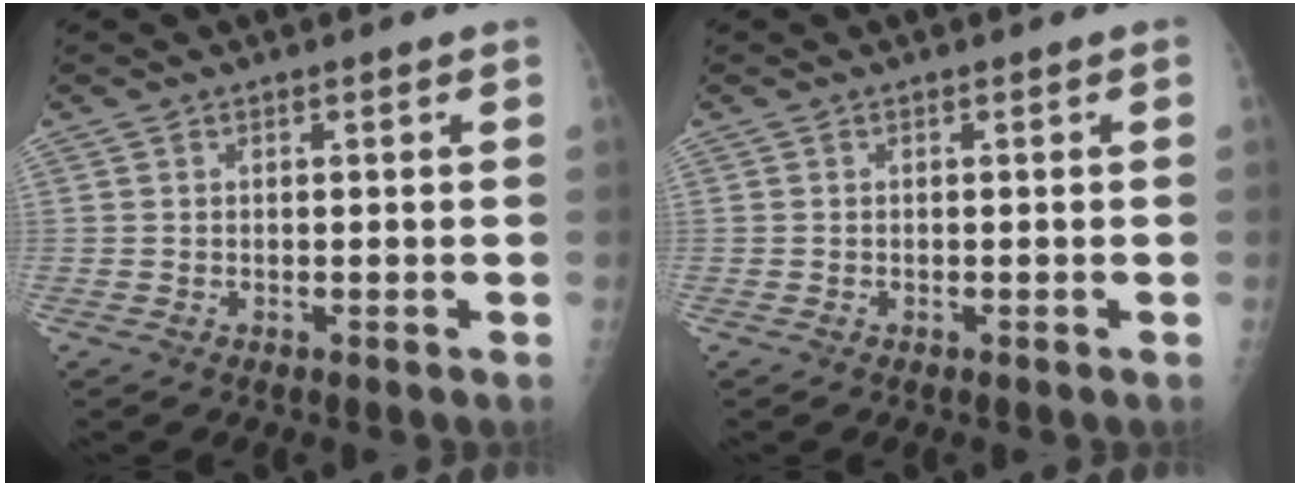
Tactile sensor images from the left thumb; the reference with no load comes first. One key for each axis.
{"total": 0.0}